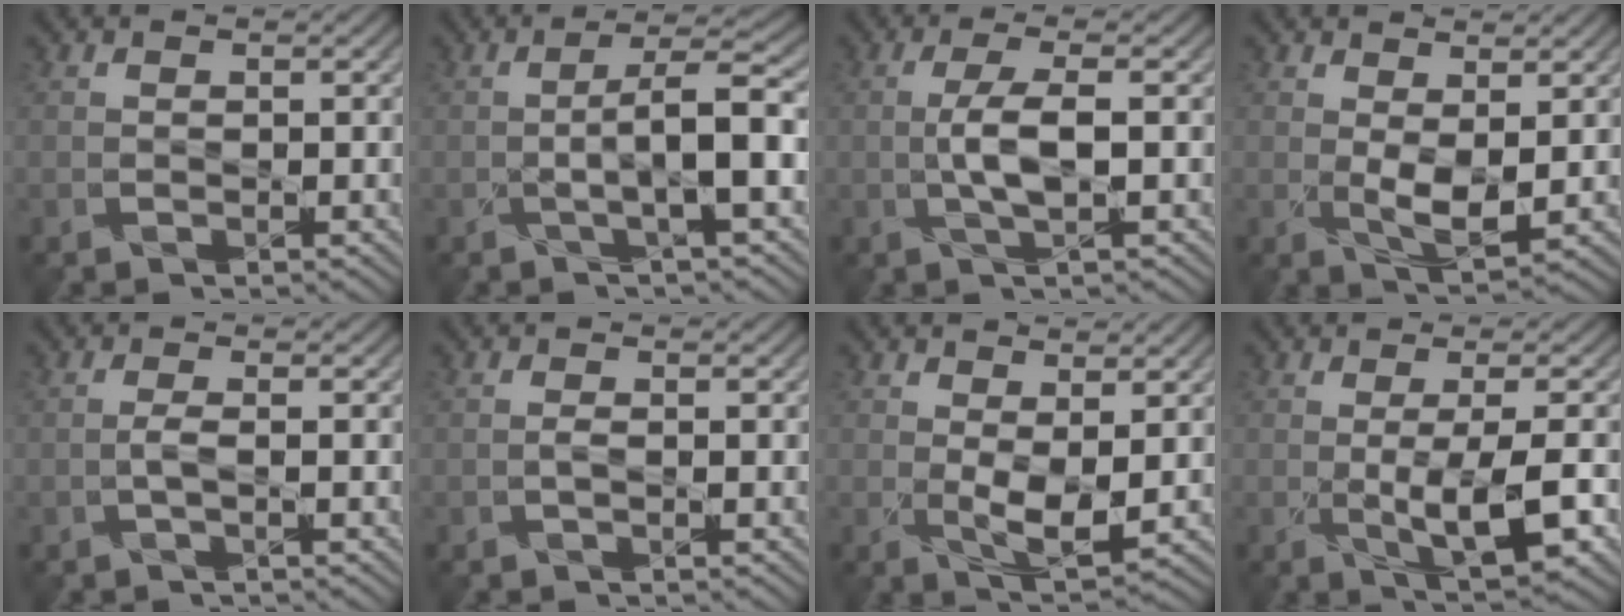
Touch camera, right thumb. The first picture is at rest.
{"total": 4.9, "force": [-1.7, 0.0, 4.6], "torque": [-0.072, 0.017, -0.030]}
{"total": 3.0, "force": [-0.4, 0.0, 3.0], "torque": [-0.071, 0.007, -0.006]}
{"total": 3.7, "force": [0.9, 1.7, 3.2], "torque": [-0.076, -0.006, 0.023]}
{"total": 1.1, "force": [-0.6, -0.6, 0.7], "torque": [-0.022, 0.004, -0.011]}
{"total": 0.7, "force": [-0.5, -0.4, 0.3], "torque": [-0.010, 0.002, -0.006]}
{"total": 4.2, "force": [0.7, 2.0, 3.6], "torque": [-0.084, -0.007, 0.021]}
{"total": 5.4, "force": [-1.4, 1.1, 5.1], "torque": [-0.098, -0.013, -0.013]}